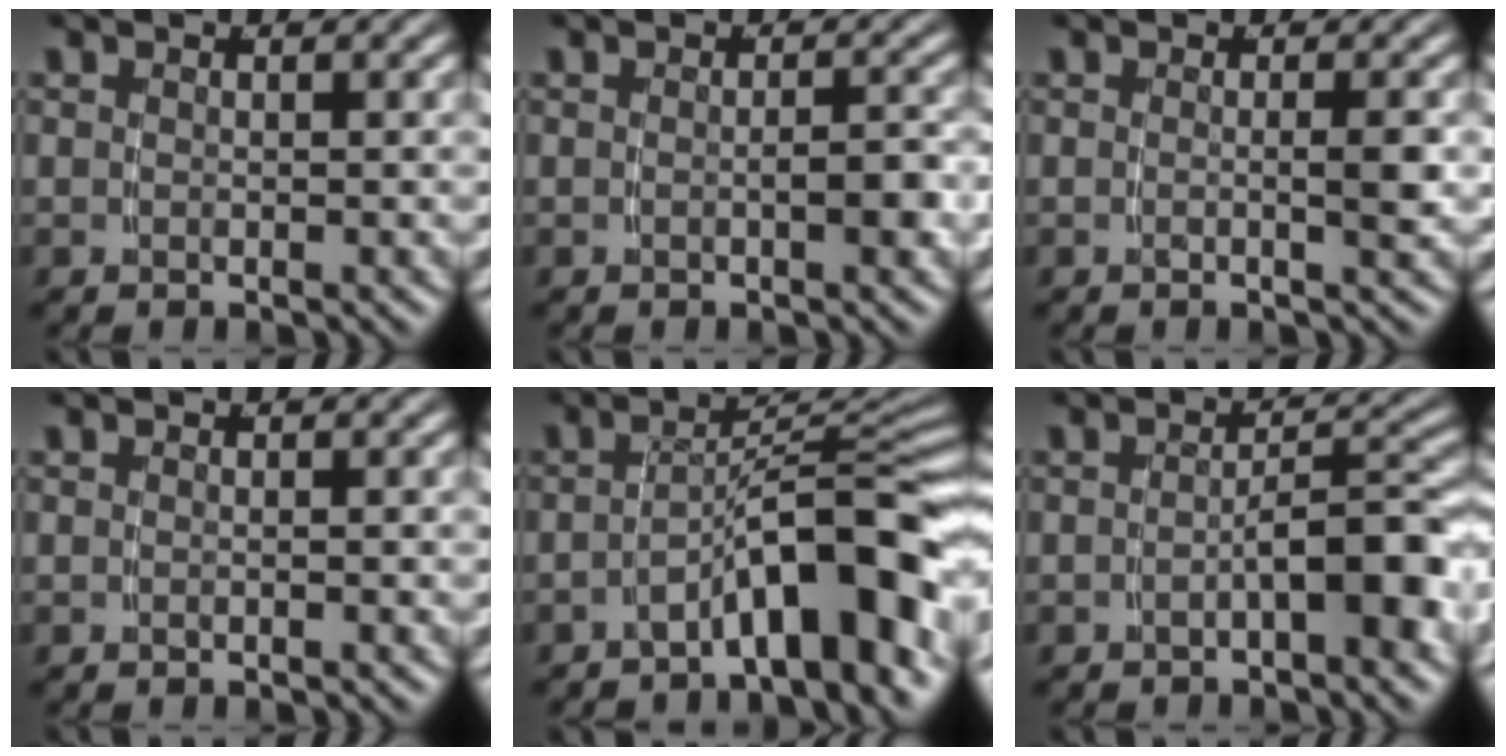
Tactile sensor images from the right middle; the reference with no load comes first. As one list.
[{"total": 1.5, "force": [-0.7, 0.3, 1.3], "torque": [-0.019, 0.001, -0.012]}, {"total": 1.5, "force": [-0.3, -0.7, 1.3], "torque": [-0.019, -0.002, -0.004]}, {"total": 0.0}, {"total": 9.1, "force": [-4.6, 2.8, 7.3], "torque": [-0.093, 0.003, -0.069]}, {"total": 4.2, "force": [-2.3, 0.8, 3.4], "torque": [-0.035, 0.003, -0.034]}]